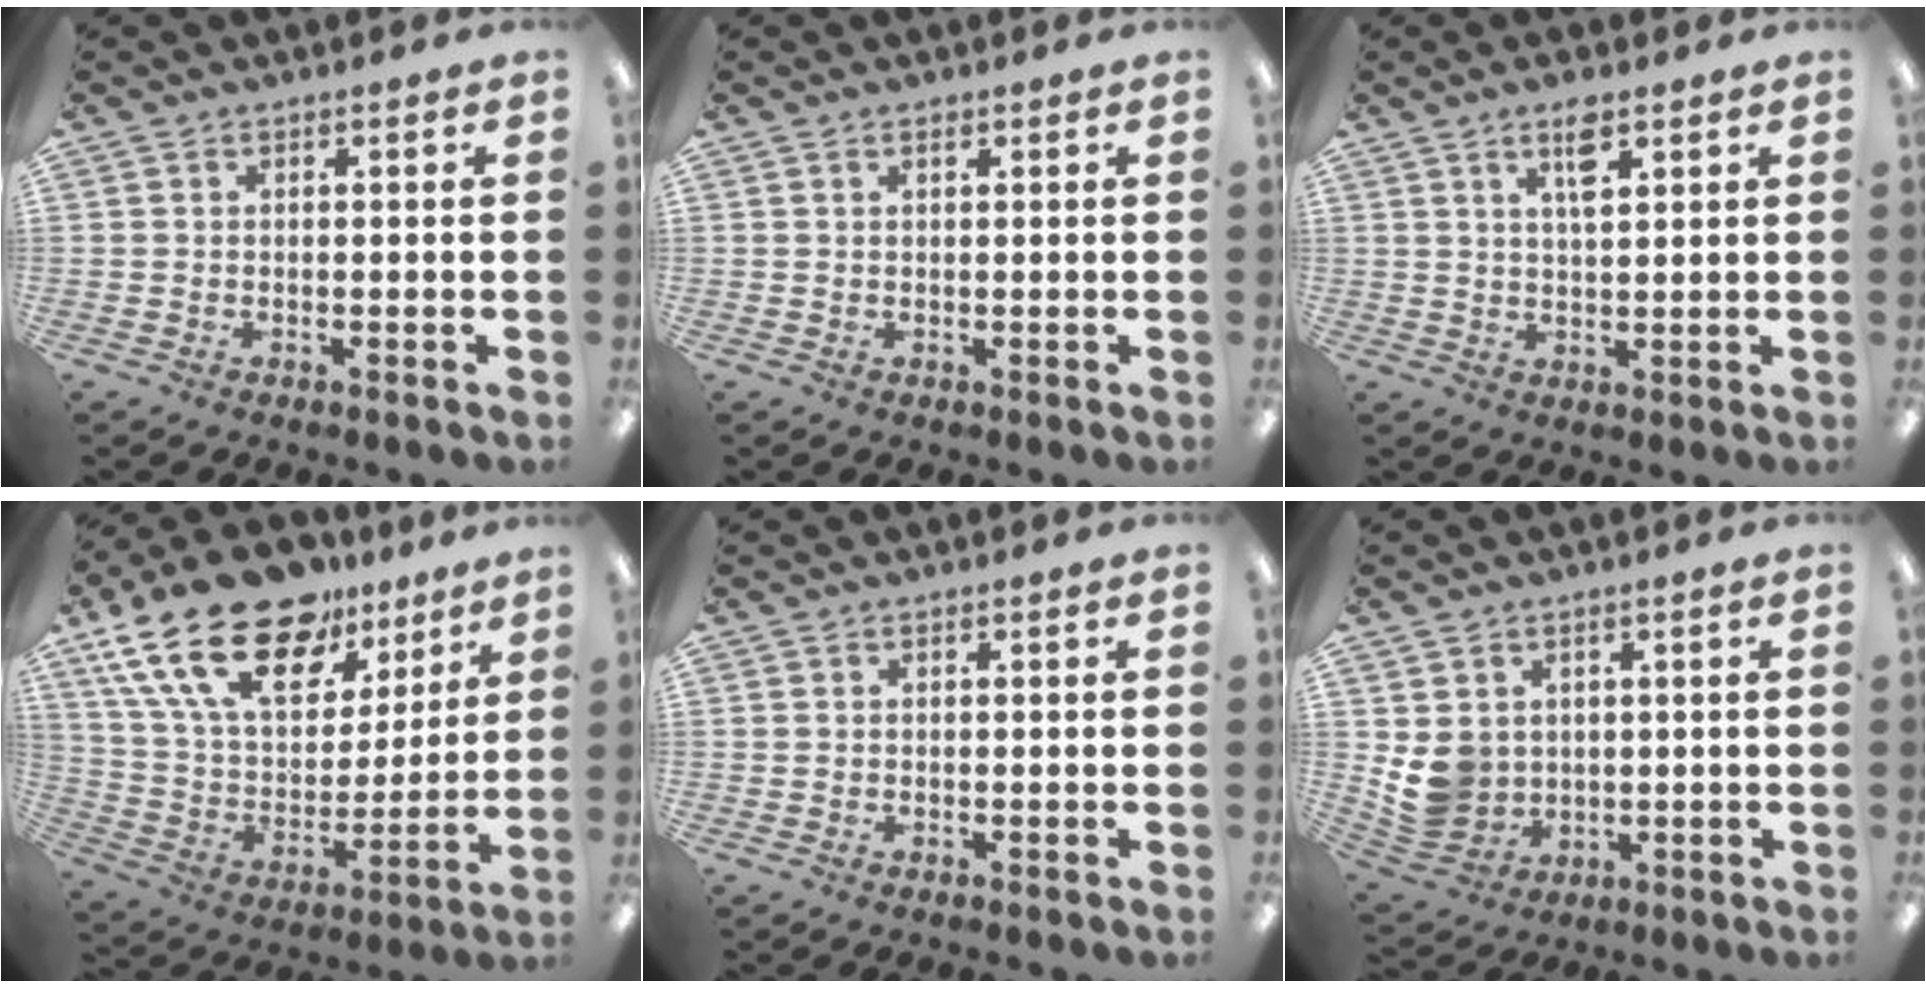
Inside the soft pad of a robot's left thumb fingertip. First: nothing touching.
{"total": 0.7, "force": [0.6, 0.3, 0.3], "torque": [-0.006, 0.001, 0.011]}
{"total": 5.6, "force": [3.2, 2.0, 4.1], "torque": [-0.067, -0.006, 0.051]}
{"total": 22.6, "force": [14.9, 11.7, 12.4], "torque": [-0.235, -0.085, 0.267]}
{"total": 0.0}
{"total": 7.9, "force": [1.4, 7.2, 2.9], "torque": [-0.072, -0.001, 0.034]}